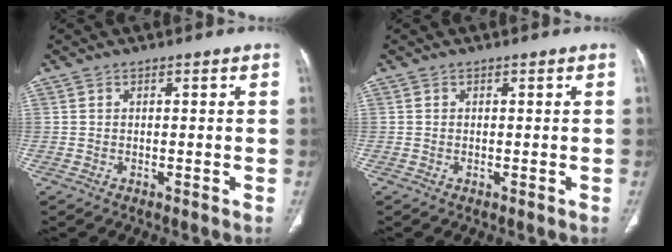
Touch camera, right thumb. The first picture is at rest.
{"total": 0.0}